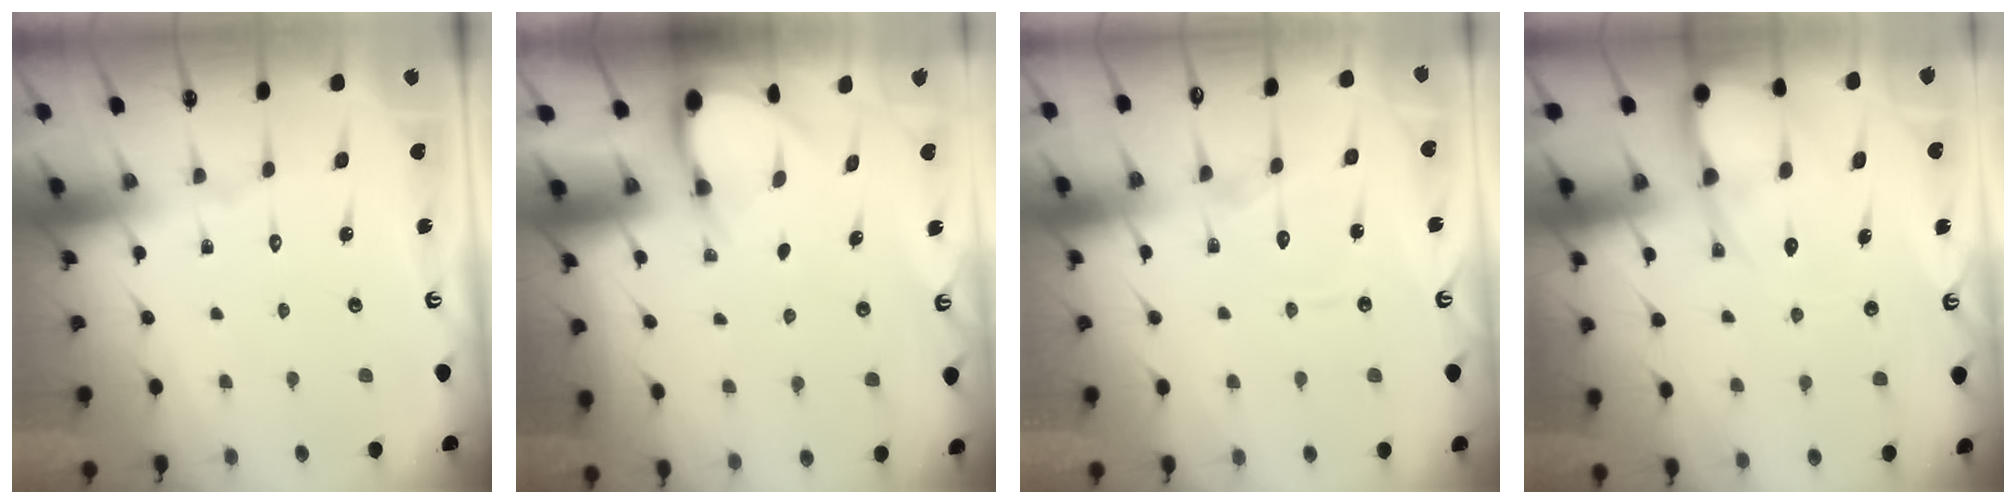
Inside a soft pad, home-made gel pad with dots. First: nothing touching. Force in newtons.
{"total": 3.6, "press": 3.6, "slide": 0.2}
{"total": 7.3, "press": 7.3, "slide": 0.6}
{"total": 9.8, "press": 9.7, "slide": 0.9}